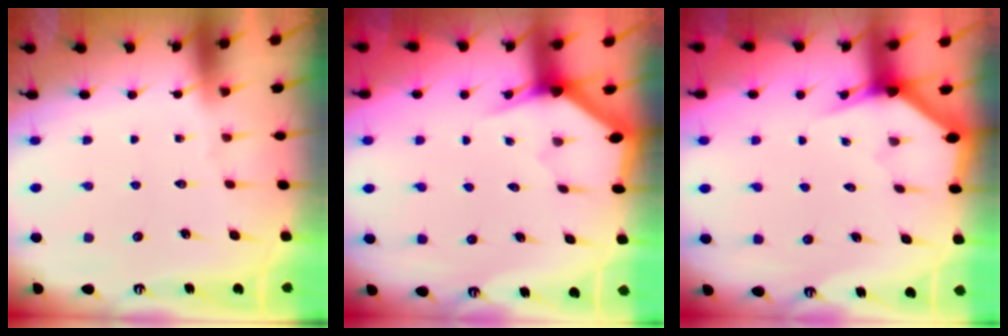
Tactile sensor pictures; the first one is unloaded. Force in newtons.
{"total": 3.2, "press": 3.2, "slide": 0.2}
{"total": 2.9, "press": 2.9, "slide": 0.1}